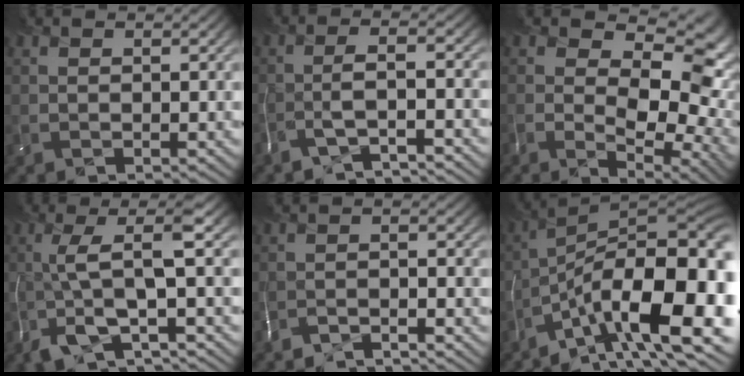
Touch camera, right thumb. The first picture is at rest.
{"total": 3.4, "force": [-3.0, -0.6, 1.5], "torque": [-0.012, 0.009, -0.070]}
{"total": 11.6, "force": [-0.8, 6.6, 9.5], "torque": [-0.129, -0.021, 0.006]}
{"total": 5.9, "force": [-2.4, 0.3, 5.3], "torque": [-0.093, 0.014, -0.057]}
{"total": 3.7, "force": [-3.6, -0.6, 0.1], "torque": [0.014, -0.003, -0.070]}
{"total": 17.6, "force": [-8.6, 5.8, 14.2], "torque": [-0.202, 0.002, -0.152]}